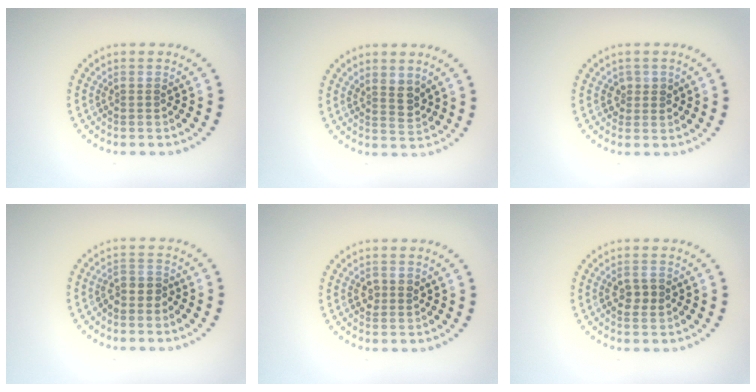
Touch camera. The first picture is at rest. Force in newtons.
{"total": 2.1, "press": 1.8, "slide": 1.1}
{"total": 1.4, "press": 1.3, "slide": 0.6}
{"total": 1.8, "press": 1.6, "slide": 1.0}
{"total": 1.6, "press": 1.5, "slide": 0.1}
{"total": 1.9, "press": 1.9, "slide": 0.2}